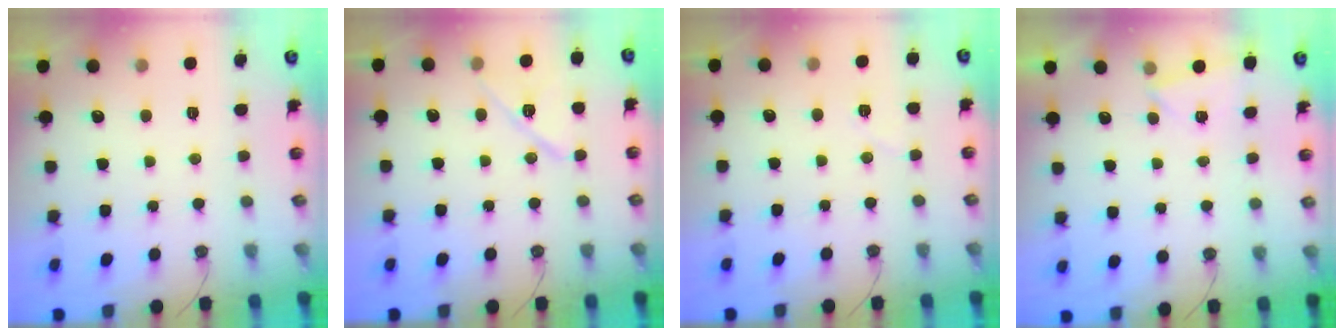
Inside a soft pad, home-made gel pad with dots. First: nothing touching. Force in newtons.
{"total": 11.0, "press": 11.0, "slide": 0.9}
{"total": 4.1, "press": 3.8, "slide": 1.7}
{"total": 2.6, "press": 1.5, "slide": 2.1}